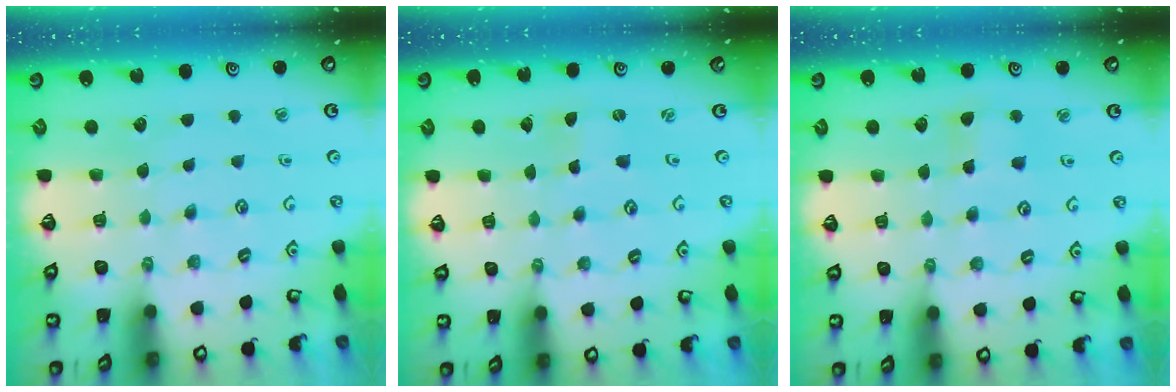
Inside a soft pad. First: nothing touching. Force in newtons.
{"total": 0.0}
{"total": 3.8, "press": 3.8, "slide": 0.4}